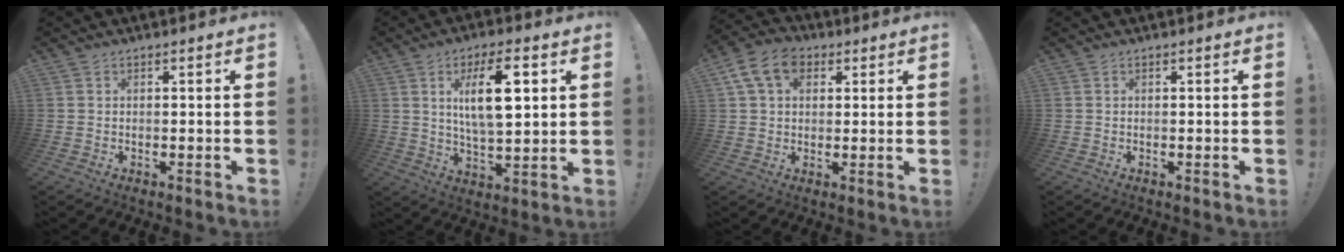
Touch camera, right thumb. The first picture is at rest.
{"total": 13.7, "force": [4.3, 4.8, 12.1], "torque": [-0.197, -0.003, 0.064]}
{"total": 10.9, "force": [4.3, 7.8, 6.4], "torque": [-0.118, 0.001, 0.084]}
{"total": 0.0}